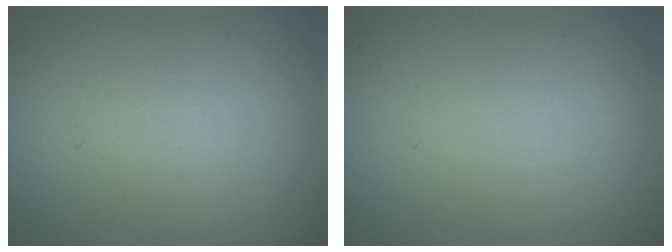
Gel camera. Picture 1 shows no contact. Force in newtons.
{"total": 0.0}